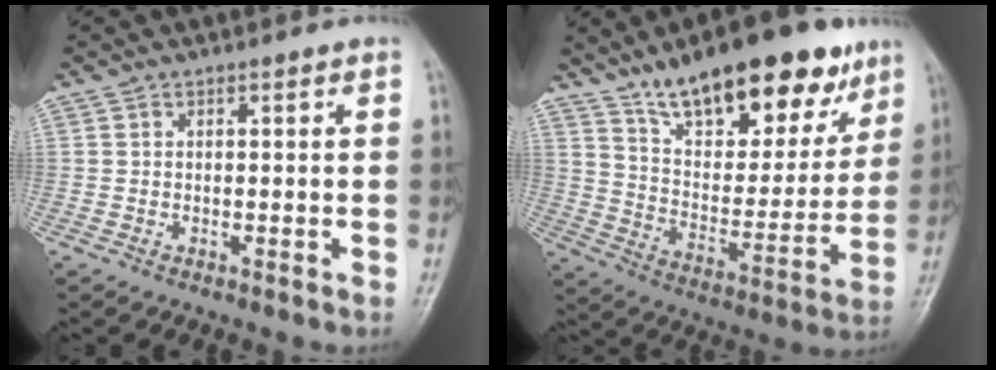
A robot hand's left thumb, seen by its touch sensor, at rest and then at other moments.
{"total": 24.8, "force": [16.5, 9.8, 15.6], "torque": [-0.190, -0.055, 0.264]}